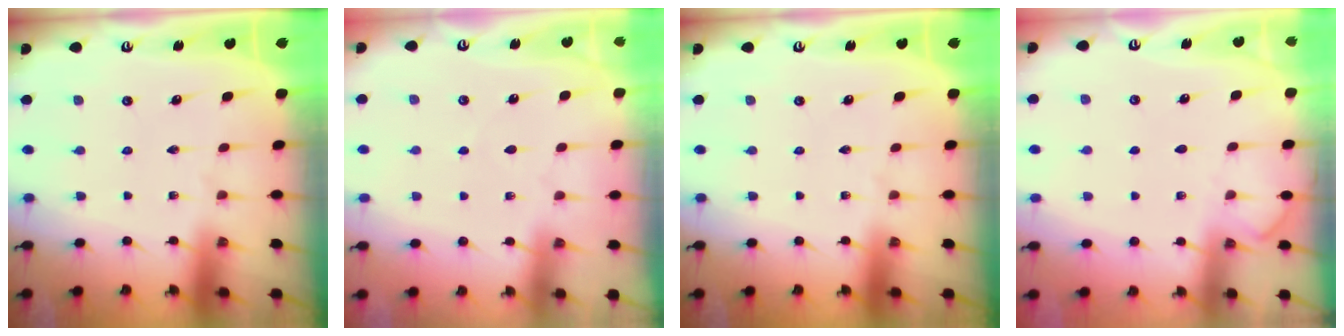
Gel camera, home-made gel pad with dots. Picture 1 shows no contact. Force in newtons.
{"total": 2.7, "press": 2.7, "slide": 0.4}
{"total": 0.0}
{"total": 2.4, "press": 2.4, "slide": 0.4}